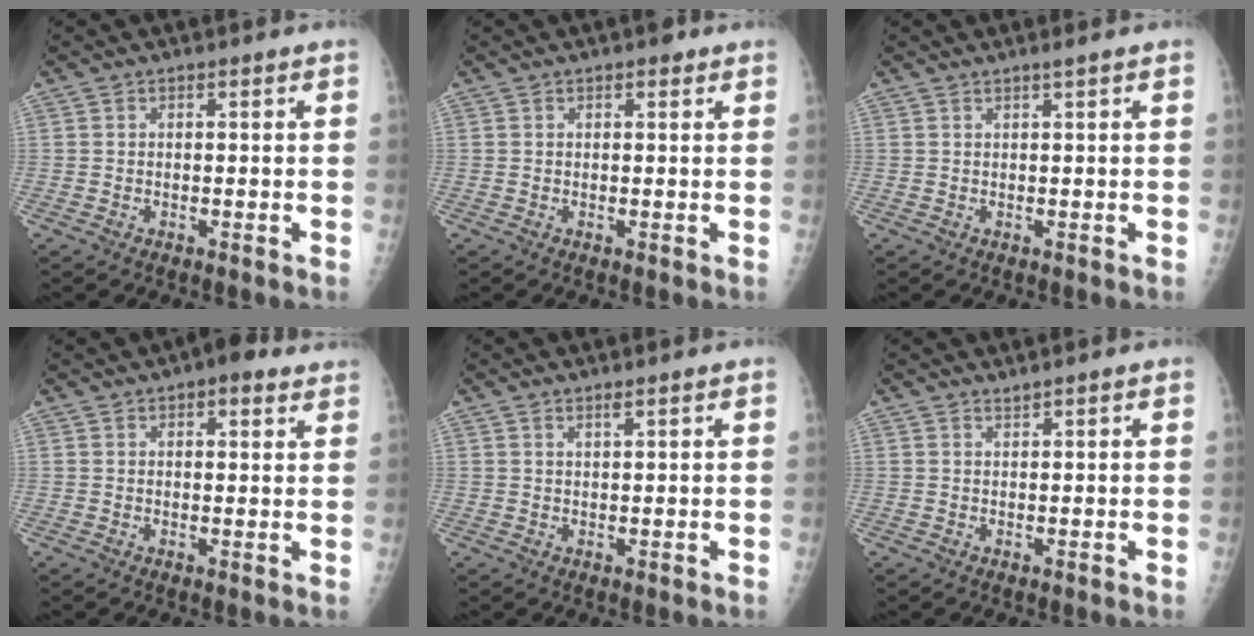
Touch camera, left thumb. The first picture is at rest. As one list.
[{"total": 1.4, "force": [0.9, 0.7, 0.9], "torque": [-0.004, -0.001, 0.008]}, {"total": 0.7, "force": [0.5, -0.2, 0.5], "torque": [-0.016, -0.005, 0.014]}, {"total": 5.4, "force": [3.5, 2.4, 3.4], "torque": [-0.022, -0.008, 0.041]}, {"total": 1.3, "force": [1.0, 0.3, 0.8], "torque": [-0.014, -0.005, 0.018]}, {"total": 0.7, "force": [0.7, -0.1, 0.1], "torque": [-0.002, -0.006, 0.014]}]